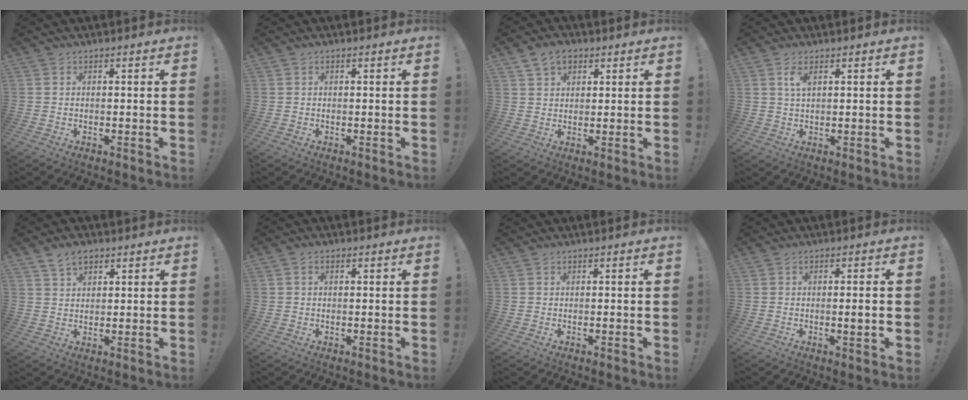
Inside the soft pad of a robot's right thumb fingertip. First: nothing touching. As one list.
[{"total": 0.0}, {"total": 6.3, "force": [3.6, 4.2, 2.9], "torque": [-0.046, -0.008, 0.068]}, {"total": 3.3, "force": [1.4, 1.4, 2.7], "torque": [-0.044, -0.004, 0.022]}, {"total": 5.0, "force": [3.3, 2.9, 2.3], "torque": [-0.040, -0.011, 0.062]}, {"total": 1.6, "force": [0.4, 1.0, 1.2], "torque": [-0.021, 0.003, 0.005]}, {"total": 0.0}, {"total": 2.8, "force": [-0.2, 0.1, 2.8], "torque": [-0.038, -0.005, -0.007]}]